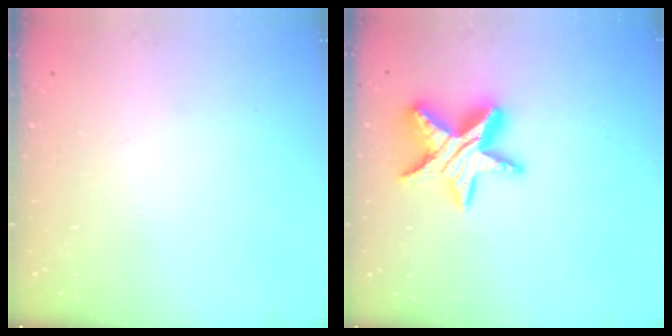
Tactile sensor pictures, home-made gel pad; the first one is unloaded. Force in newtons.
{"total": 14.6, "press": 14.5, "slide": 1.2}